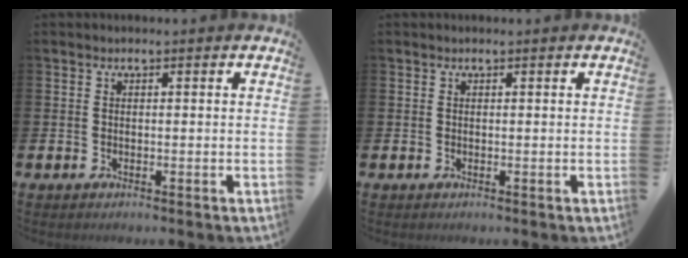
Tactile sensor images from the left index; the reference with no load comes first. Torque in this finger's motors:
{"motor_torque": [0.12, -0.06, -0.04, -0.01]}